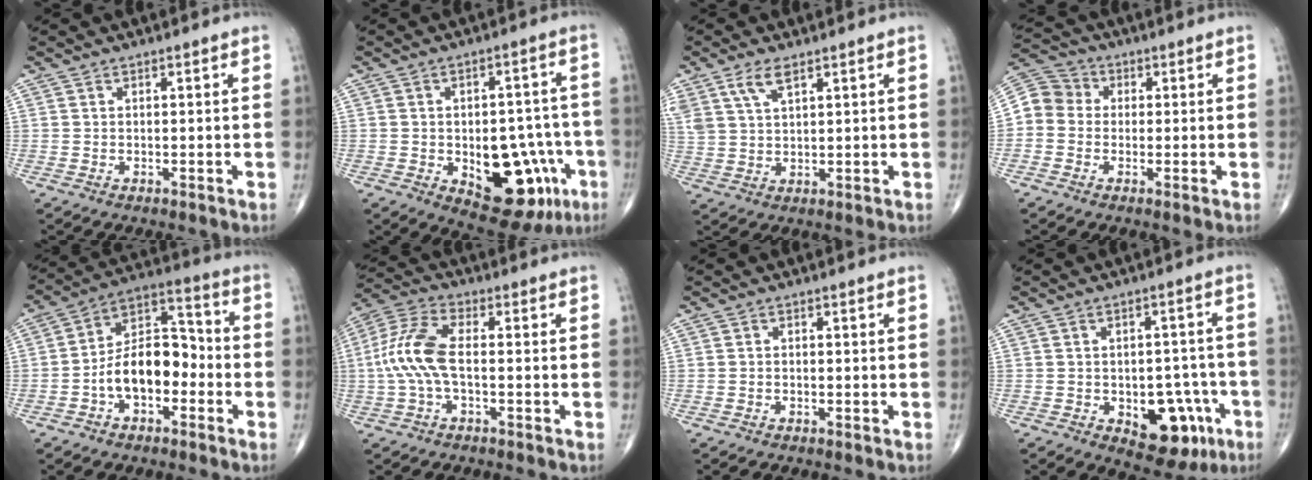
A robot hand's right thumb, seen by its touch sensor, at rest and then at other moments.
{"total": 17.1, "force": [-5.6, 9.3, 13.2], "torque": [-0.133, 0.028, -0.056]}
{"total": 6.0, "force": [3.6, 2.5, 4.1], "torque": [-0.084, -0.006, 0.076]}
{"total": 6.7, "force": [-0.3, 6.1, 2.8], "torque": [-0.035, 0.022, -0.022]}
{"total": 13.7, "force": [-3.6, 8.2, 10.4], "torque": [-0.152, 0.051, -0.072]}
{"total": 10.1, "force": [-1.0, 4.4, 9.0], "torque": [-0.217, 0.028, -0.024]}
{"total": 0.5, "force": [-0.3, 0.3, 0.3], "torque": [-0.004, 0.003, -0.008]}
{"total": 12.6, "force": [-4.9, 7.3, 9.1], "torque": [-0.077, 0.032, -0.053]}